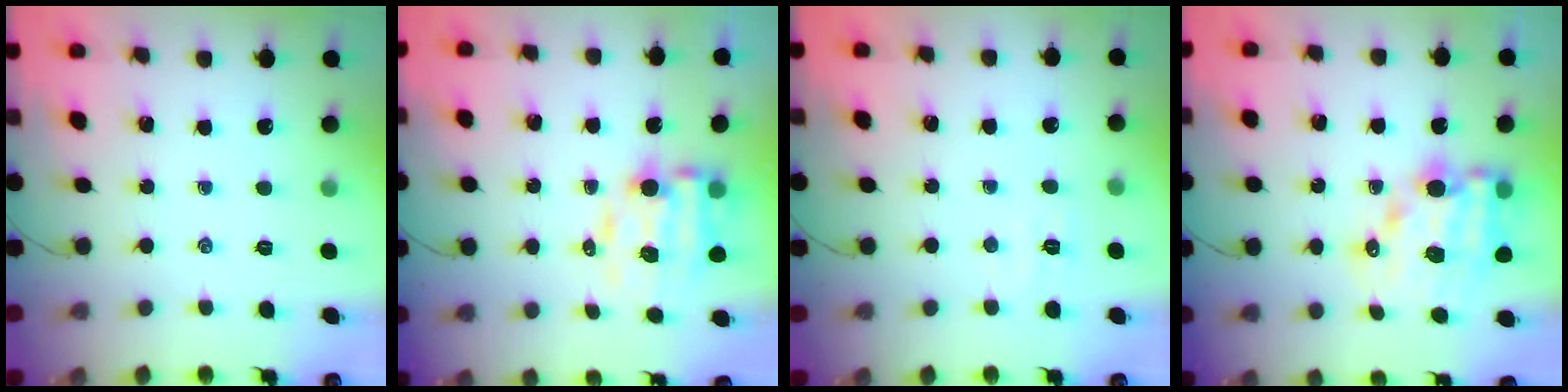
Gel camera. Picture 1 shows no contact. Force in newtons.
{"total": 7.6, "press": 7.4, "slide": 1.5}
{"total": 3.9, "press": 3.8, "slide": 0.8}
{"total": 14.4, "press": 14.0, "slide": 3.3}